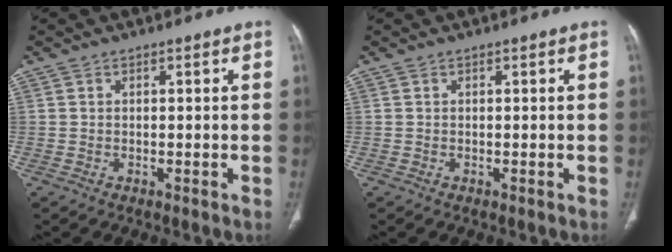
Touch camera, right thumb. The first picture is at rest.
{"total": 0.0}